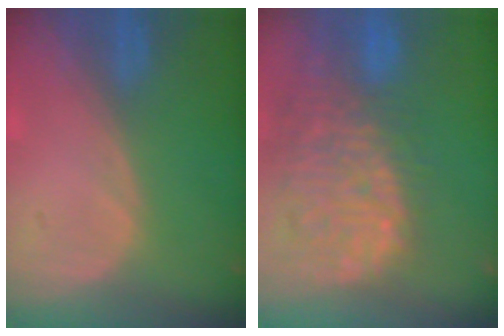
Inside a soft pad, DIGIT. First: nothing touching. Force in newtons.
{"total": 13.6, "press": 11.4, "slide": 7.4}